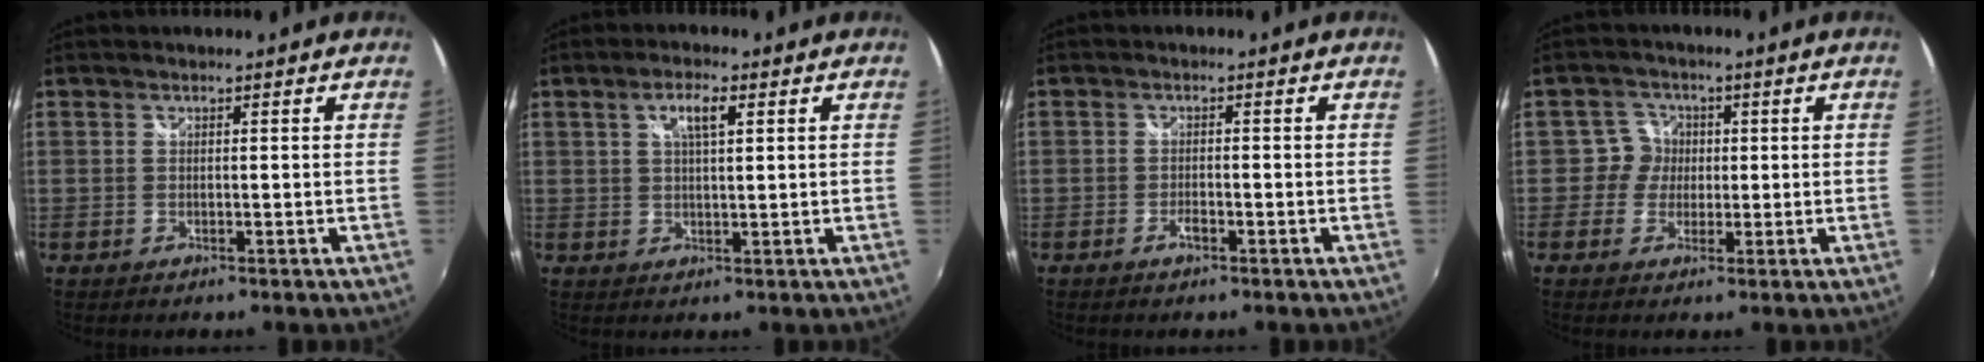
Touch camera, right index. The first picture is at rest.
{"total": 4.3, "force": [1.7, 1.2, 3.8], "torque": [-0.068, 0.006, 0.029]}
{"total": 1.6, "force": [-1.1, 0.5, 1.1], "torque": [-0.026, 0.002, -0.021]}
{"total": 3.7, "force": [-0.1, 3.7, -0.1], "torque": [0.016, 0.009, -0.012]}